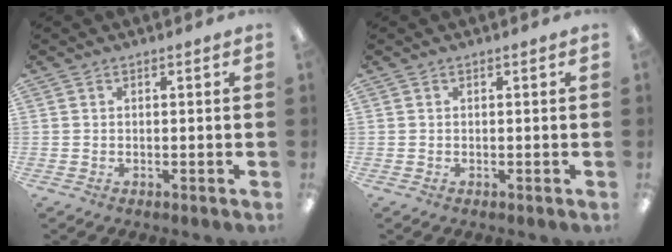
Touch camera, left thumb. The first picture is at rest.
{"total": 0.0}